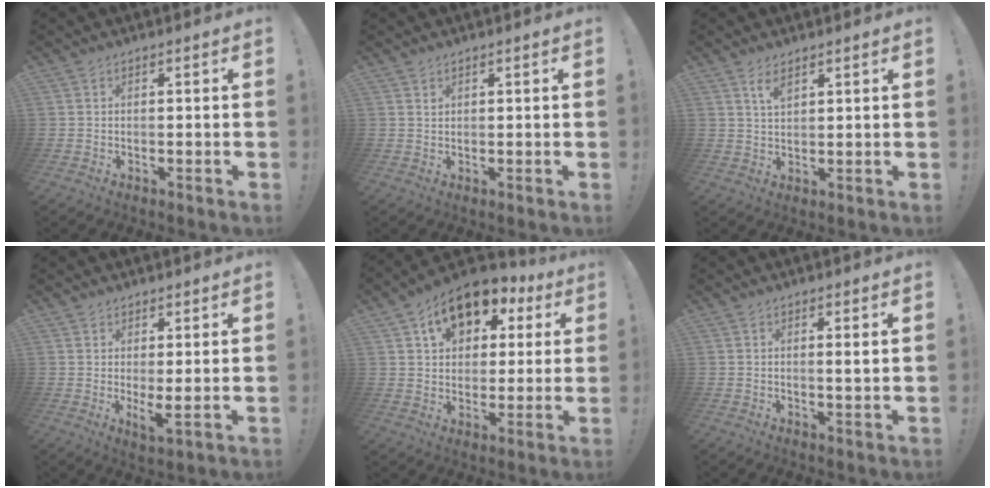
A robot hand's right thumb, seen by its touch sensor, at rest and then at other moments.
{"total": 1.1, "force": [0.8, 0.6, 0.3], "torque": [0.002, -0.005, 0.014]}
{"total": 3.8, "force": [2.2, 1.6, 2.6], "torque": [-0.048, -0.006, 0.039]}
{"total": 3.9, "force": [1.4, 0.7, 3.6], "torque": [-0.042, -0.026, 0.026]}
{"total": 13.6, "force": [7.2, 9.3, 6.9], "torque": [-0.096, -0.034, 0.132]}
{"total": 2.0, "force": [1.0, -0.3, 1.7], "torque": [-0.020, -0.011, 0.013]}